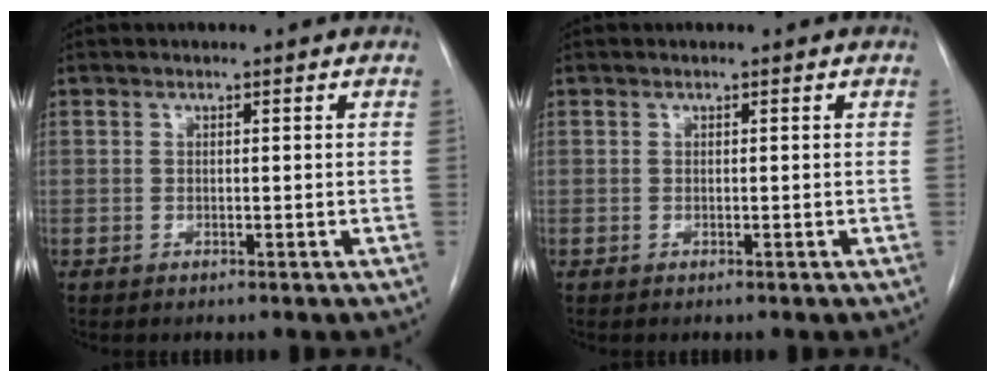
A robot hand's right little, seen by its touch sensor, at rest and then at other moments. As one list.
[{"total": 0.0}]